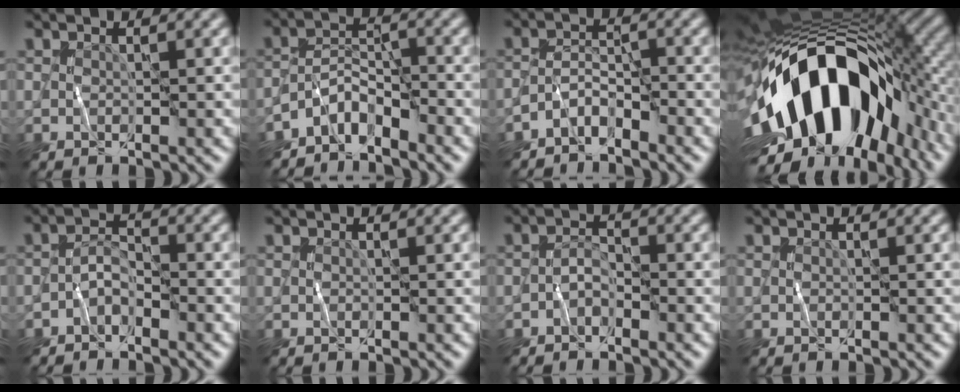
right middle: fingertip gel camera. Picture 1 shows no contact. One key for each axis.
{"total": 4.0, "fx": -3.2, "fy": 1.6, "fz": 1.7, "tx": -0.017, "ty": 0.004, "tz": -0.070}
{"total": 2.6, "fx": -2.2, "fy": 1.0, "fz": 1.0, "tx": -0.015, "ty": 0.008, "tz": -0.050}
{"total": 19.4, "fx": -3.4, "fy": 10.4, "fz": 16.1, "tx": -0.286, "ty": -0.005, "tz": -0.058}
{"total": 2.0, "fx": -1.4, "fy": 0.9, "fz": 1.0, "tx": -0.016, "ty": 0.011, "tz": -0.032}
{"total": 0.0}
{"total": 1.5, "fx": -1.1, "fy": 0.7, "fz": 0.8, "tx": -0.013, "ty": 0.009, "tz": -0.025}
{"total": 0.0}